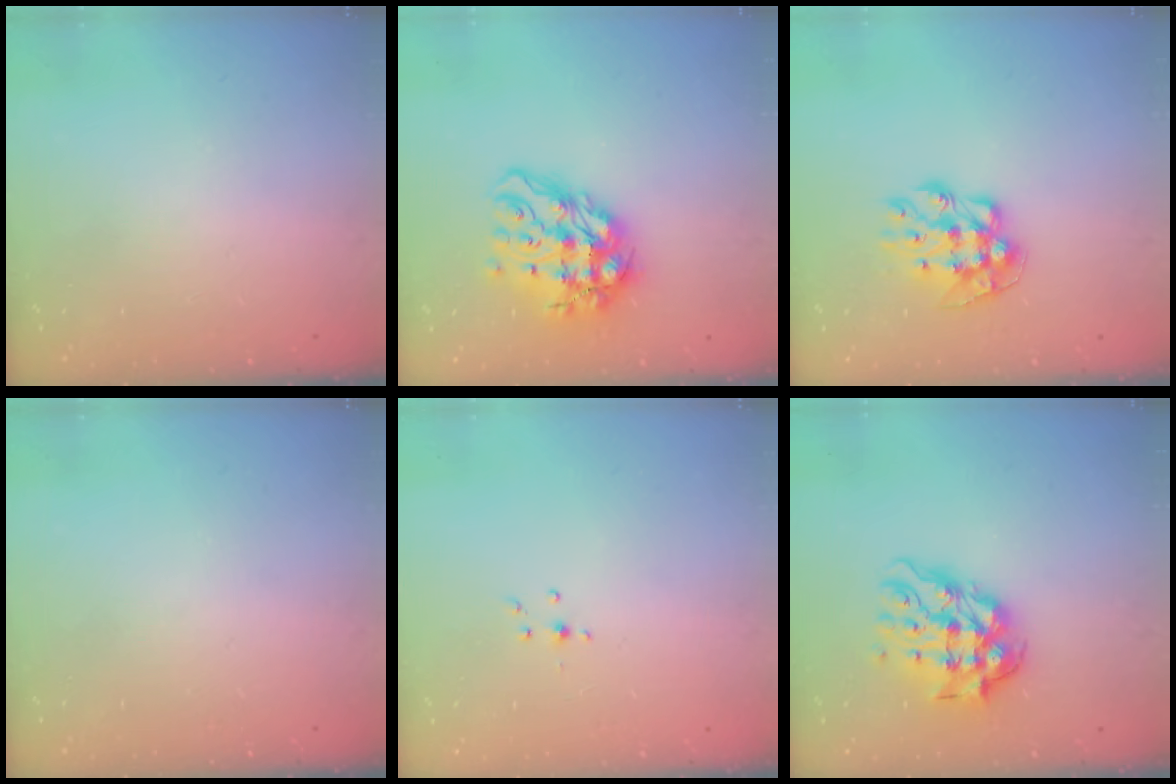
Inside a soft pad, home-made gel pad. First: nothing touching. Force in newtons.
{"total": 15.4, "press": 15.2, "slide": 2.1}
{"total": 10.1, "press": 10.1, "slide": 0.5}
{"total": 0.0}
{"total": 2.9, "press": 2.8, "slide": 0.7}
{"total": 12.4, "press": 12.4, "slide": 1.1}